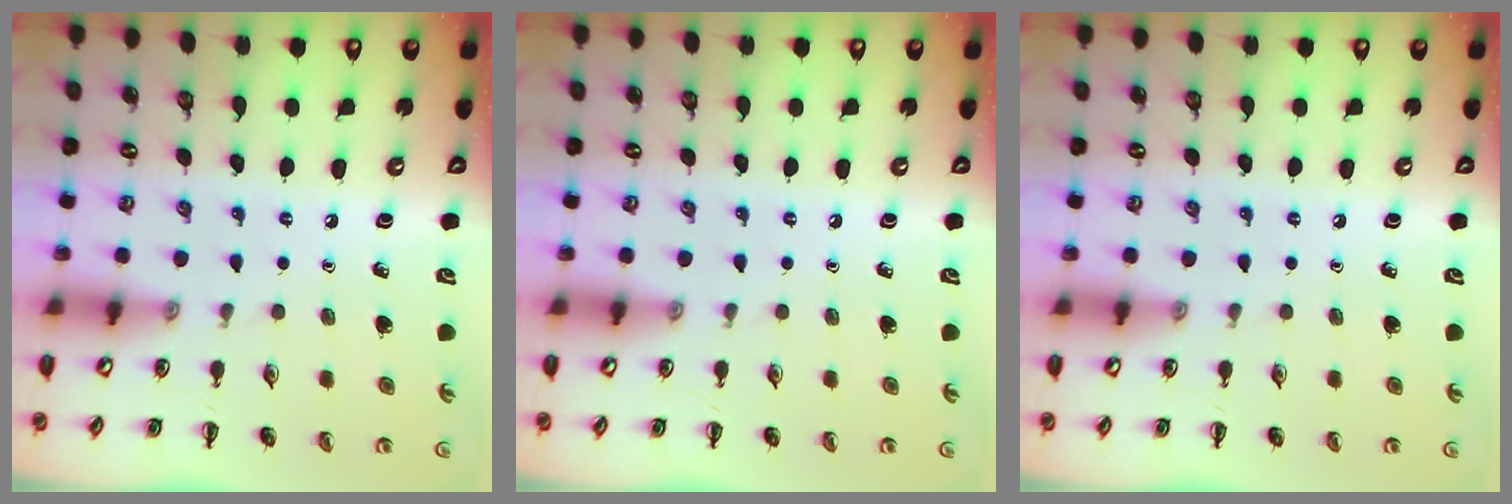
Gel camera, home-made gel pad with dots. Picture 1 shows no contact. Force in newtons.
{"total": 0.0}
{"total": 0.0}